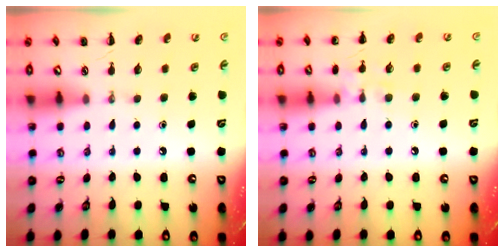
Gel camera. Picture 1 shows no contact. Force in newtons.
{"total": 7.4, "press": 7.1, "slide": 2.1}